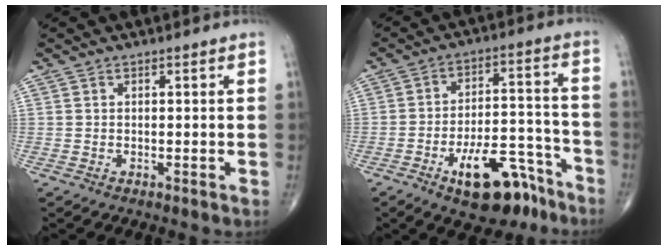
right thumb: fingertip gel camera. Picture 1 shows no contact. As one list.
[{"total": 14.8, "force": [-9.1, 6.2, 9.8], "torque": [-0.120, 0.075, -0.136]}]